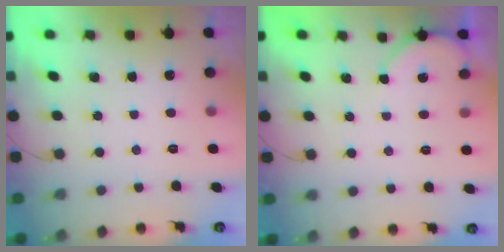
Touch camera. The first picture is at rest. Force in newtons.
{"total": 2.3, "press": 2.2, "slide": 0.4}